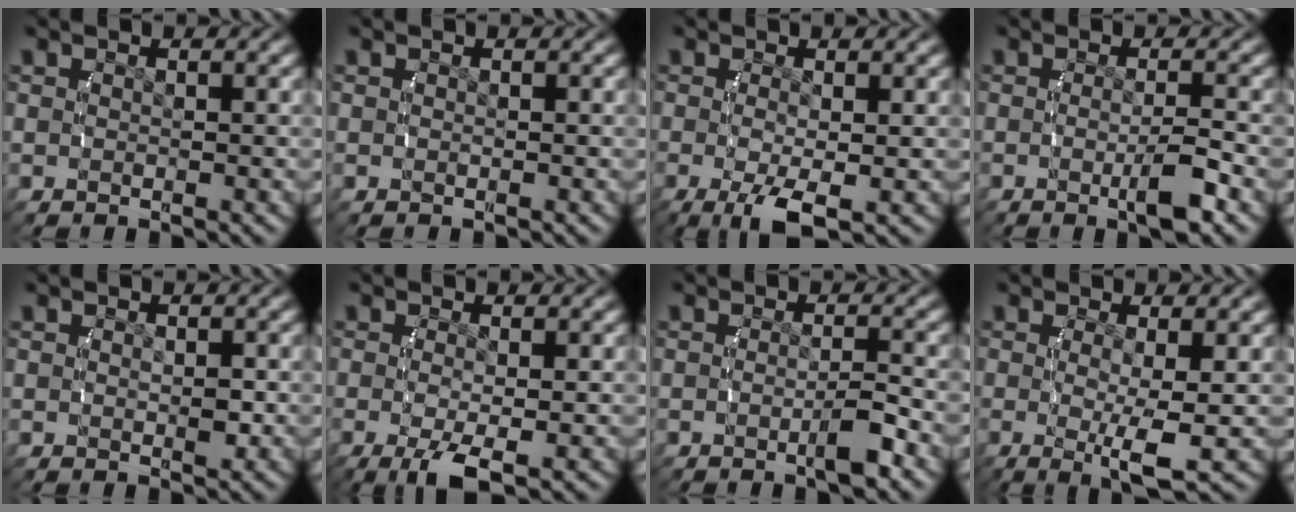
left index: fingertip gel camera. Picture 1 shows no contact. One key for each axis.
{"total": 0.0}
{"total": 4.3, "fx": -2.0, "fy": 1.4, "fz": 3.6, "tx": -0.084, "ty": -0.037, "tz": -0.015}
{"total": 3.0, "fx": -1.2, "fy": 0.1, "fz": 2.8, "tx": -0.044, "ty": -0.003, "tz": -0.021}
{"total": 0.9, "fx": 0.0, "fy": 0.3, "fz": 0.9, "tx": -0.016, "ty": -0.010, "tz": 0.006}
{"total": 3.9, "fx": -2.0, "fy": 1.2, "fz": 3.1, "tx": -0.076, "ty": -0.033, "tz": -0.017}
{"total": 2.3, "fx": -1.2, "fy": 0.1, "fz": 2.0, "tx": -0.028, "ty": 0.000, "tz": -0.023}
{"total": 4.8, "fx": -1.1, "fy": 0.7, "fz": 4.6, "tx": -0.079, "ty": -0.022, "tz": -0.010}